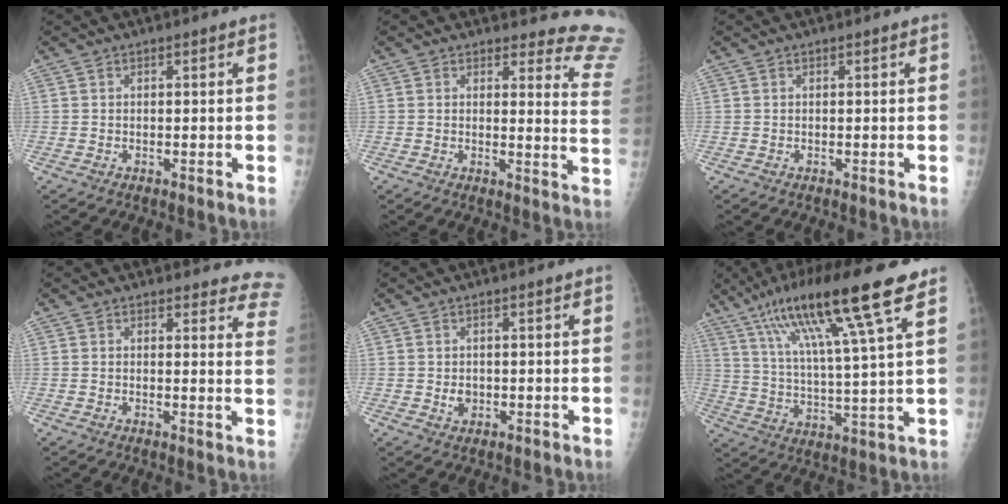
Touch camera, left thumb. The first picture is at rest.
{"total": 12.8, "force": [12.5, 2.4, 0.4], "torque": [0.050, -0.148, 0.092]}
{"total": 0.0}
{"total": 10.2, "force": [9.6, 3.2, 1.4], "torque": [0.040, -0.069, 0.063]}
{"total": 2.3, "force": [-0.3, 1.9, 1.3], "torque": [-0.009, 0.001, 0.000]}
{"total": 18.9, "force": [10.7, 1.9, 15.5], "torque": [-0.273, -0.023, 0.187]}